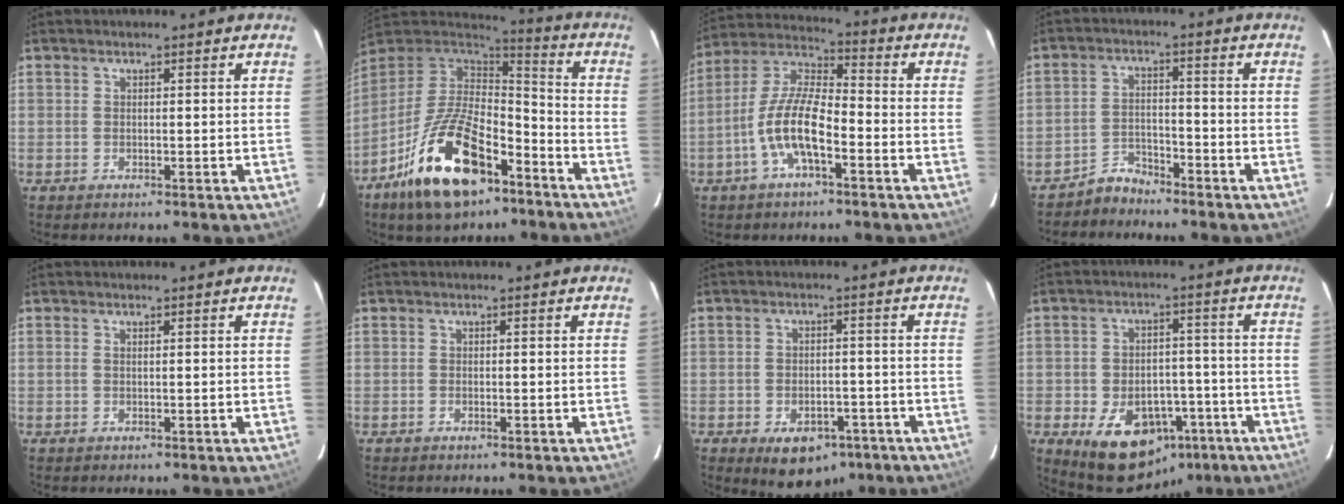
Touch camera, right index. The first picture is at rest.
{"total": 21.9, "force": [-12.2, 10.1, 15.1], "torque": [-0.299, -0.013, -0.209]}
{"total": 11.4, "force": [-4.6, 3.8, 9.8], "torque": [-0.207, 0.005, -0.089]}
{"total": 4.0, "force": [-3.7, 1.5, -0.2], "torque": [0.000, 0.015, -0.066]}
{"total": 0.0}
{"total": 0.0}
{"total": 9.8, "force": [-5.9, 6.2, 4.9], "torque": [-0.089, 0.004, -0.062]}
{"total": 13.9, "force": [-7.3, 9.7, 6.9], "torque": [-0.138, 0.024, -0.078]}